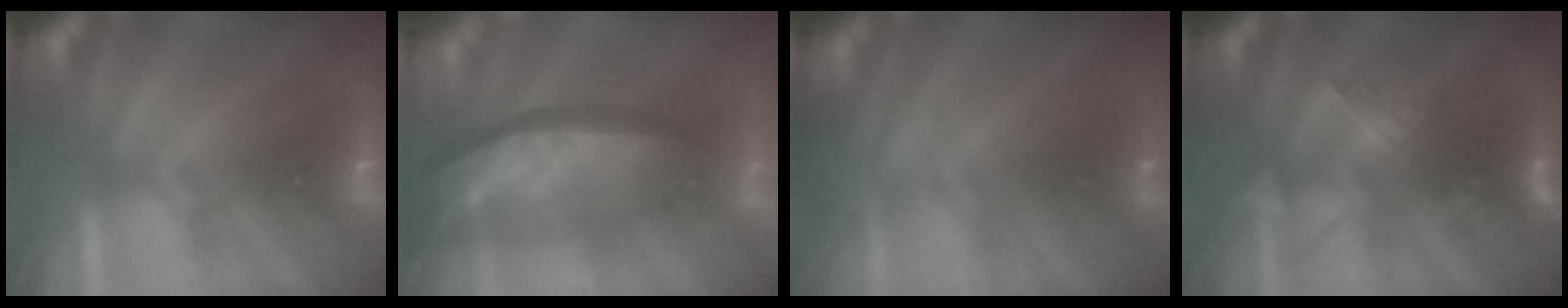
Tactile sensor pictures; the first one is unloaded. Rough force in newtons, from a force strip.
{"total": 7.8}
{"total": 2.3}
{"total": 2.6}